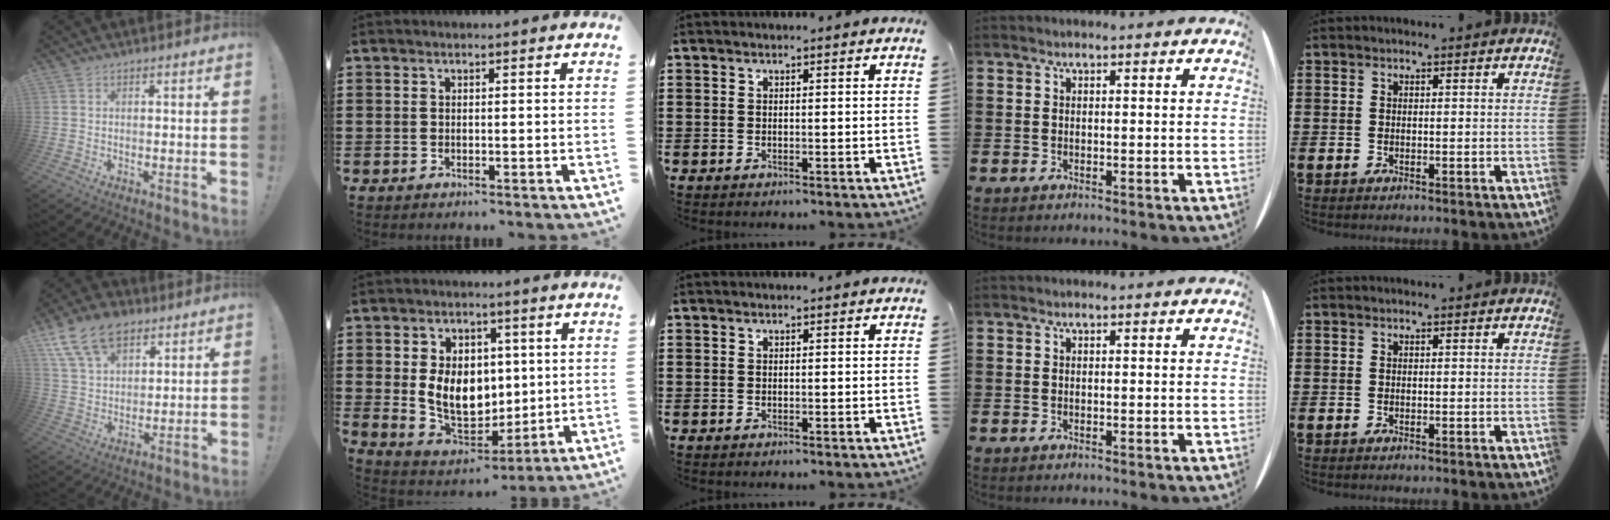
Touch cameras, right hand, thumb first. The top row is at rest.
{"thumb": {"total": 14.9, "force": [8.5, 9.4, 7.7], "torque": [-0.140, -0.037, 0.163]}, "index": {"total": 9.3, "force": [1.0, 7.0, 6.1], "torque": [-0.119, 0.008, 0.018]}}